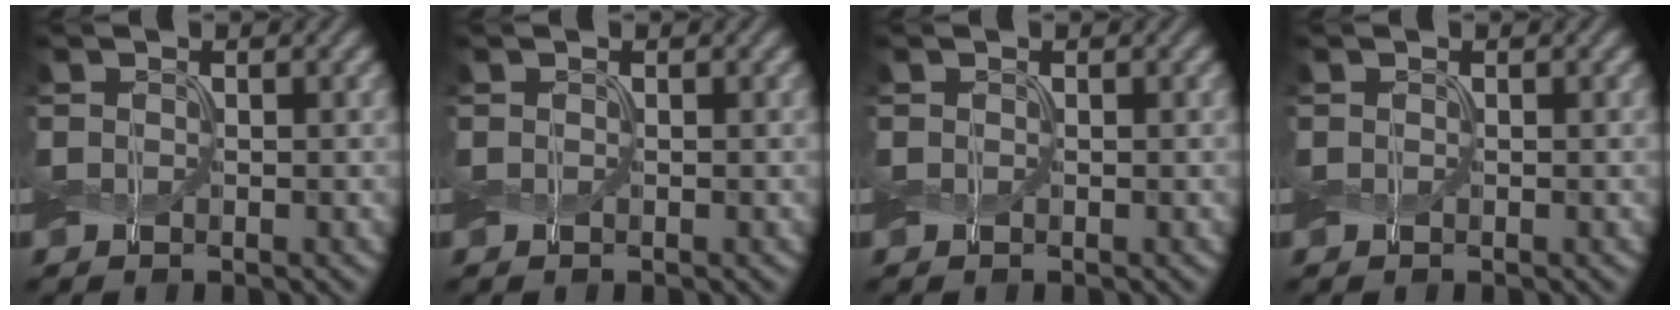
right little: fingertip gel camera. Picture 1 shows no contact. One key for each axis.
{"total": 0.0}
{"total": 0.0}
{"total": 0.0}